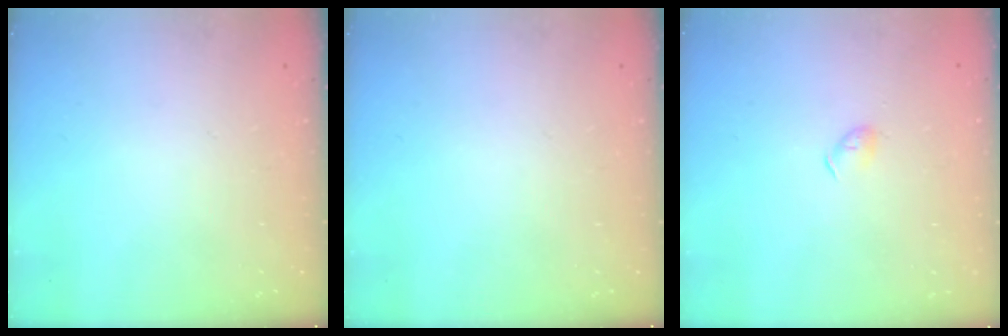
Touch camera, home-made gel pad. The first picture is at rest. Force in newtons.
{"total": 0.0}
{"total": 3.5, "press": 3.4, "slide": 0.6}